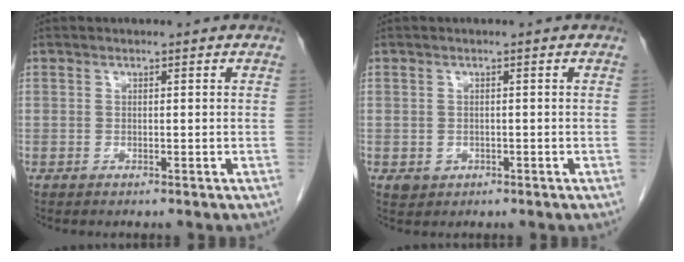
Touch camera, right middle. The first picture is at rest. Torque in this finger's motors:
{"motor_torque": [0.28, -0.09, 0.03, 0.01]}